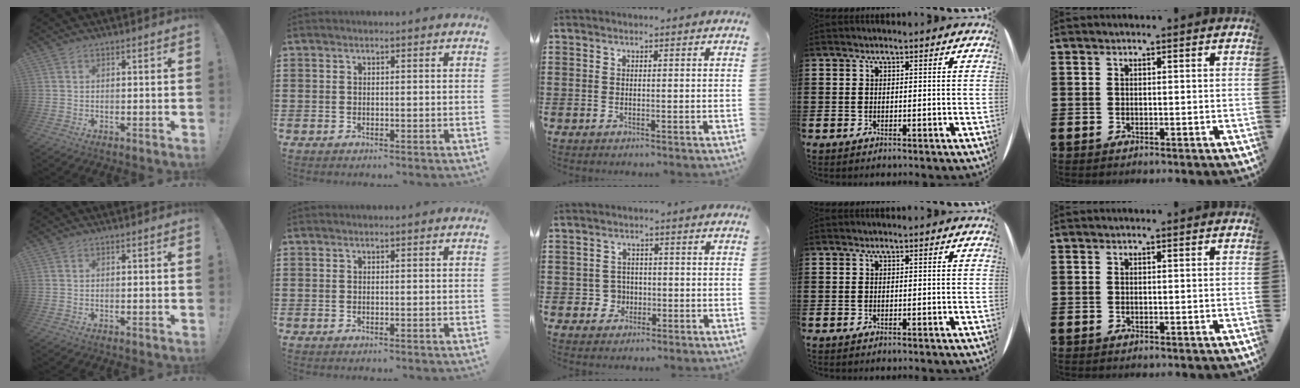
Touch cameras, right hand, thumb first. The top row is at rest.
{"middle": {"total": 3.0, "force": [-0.8, 2.7, 1.0], "torque": [-0.028, 0.004, -0.019]}}